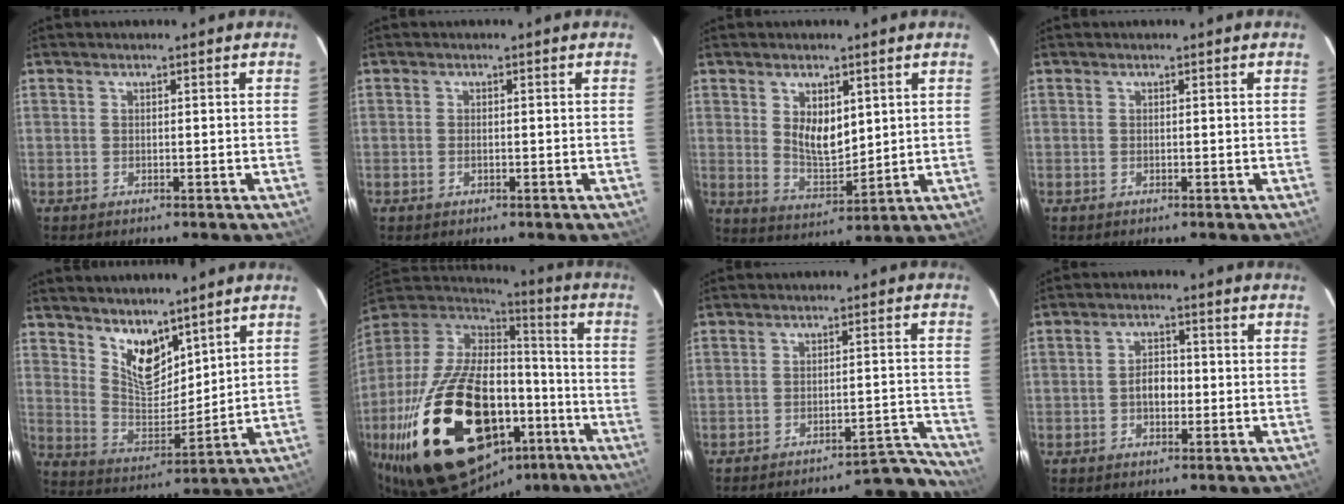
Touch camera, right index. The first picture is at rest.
{"total": 1.0, "force": [-0.4, 0.6, 0.7], "torque": [-0.013, 0.002, -0.007]}
{"total": 7.9, "force": [2.5, 4.4, 6.1], "torque": [-0.104, -0.006, 0.057]}
{"total": 0.0}
{"total": 11.0, "force": [7.5, 5.1, 6.3], "torque": [-0.108, -0.008, 0.150]}
{"total": 36.2, "force": [-16.1, 20.6, 25.0], "torque": [-0.490, -0.005, -0.232]}
{"total": 12.4, "force": [-12.3, 0.0, 1.0], "torque": [-0.003, 0.049, -0.158]}
{"total": 3.9, "force": [-0.8, 2.5, 2.8], "torque": [-0.052, 0.009, -0.011]}